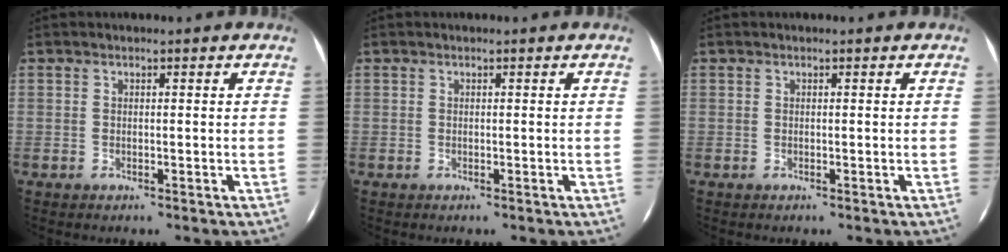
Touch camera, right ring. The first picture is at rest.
{"total": 0.0}
{"total": 0.0}